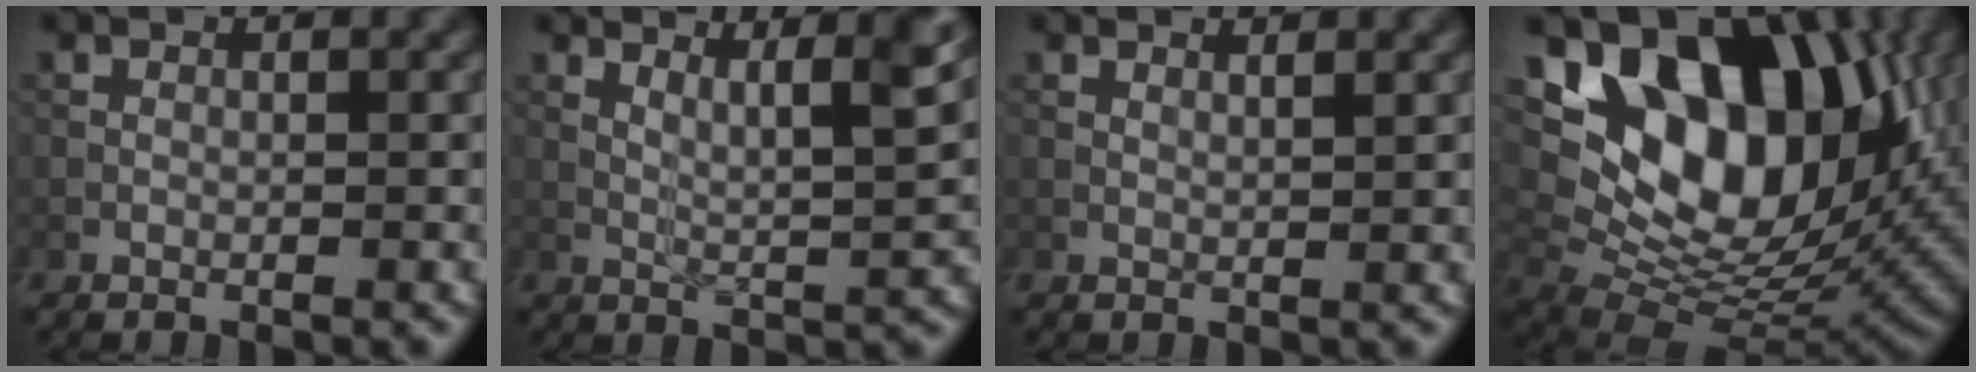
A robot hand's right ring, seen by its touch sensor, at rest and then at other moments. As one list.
[{"total": 5.5, "force": [2.7, 0.8, 4.7], "torque": [-0.074, -0.002, 0.051]}, {"total": 1.3, "force": [1.0, 0.3, 0.8], "torque": [-0.011, -0.001, 0.010]}, {"total": 15.8, "force": [6.3, 9.3, 11.0], "torque": [-0.178, 0.023, 0.113]}]